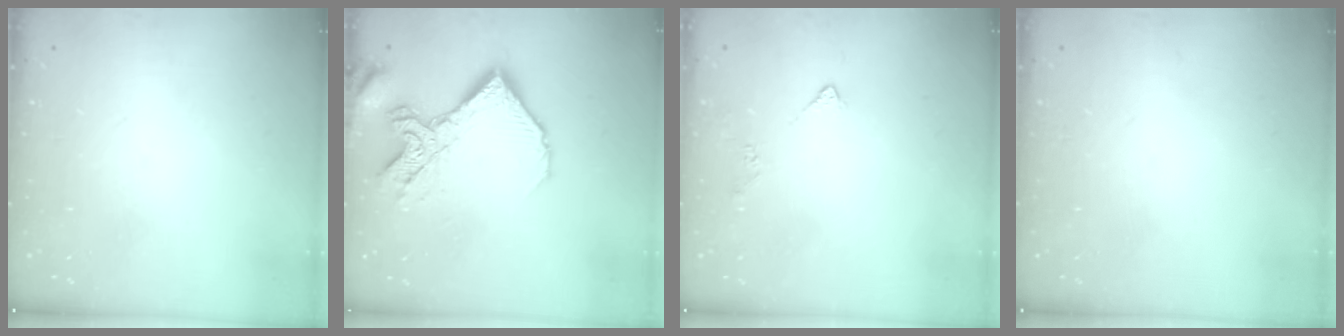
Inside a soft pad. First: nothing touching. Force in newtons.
{"total": 14.4, "press": 14.3, "slide": 1.7}
{"total": 4.2, "press": 4.1, "slide": 0.7}
{"total": 0.0}